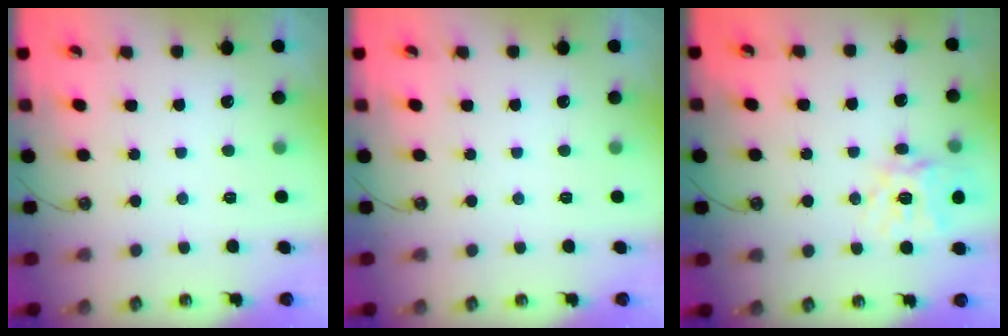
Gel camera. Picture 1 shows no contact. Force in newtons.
{"total": 0.0}
{"total": 15.8, "press": 15.7, "slide": 1.9}